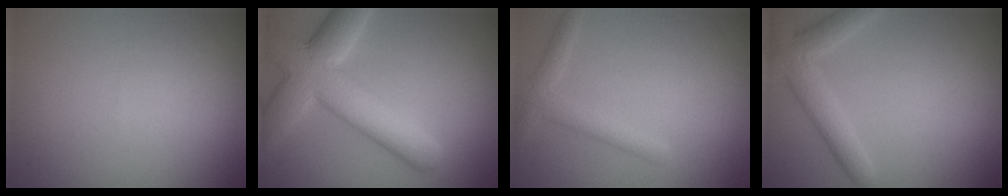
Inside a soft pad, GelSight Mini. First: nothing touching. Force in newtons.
{"total": 8.2, "press": 8.2, "slide": 0.6}
{"total": 2.2, "press": 2.2, "slide": 0.0}
{"total": 3.4, "press": 3.4, "slide": 0.2}